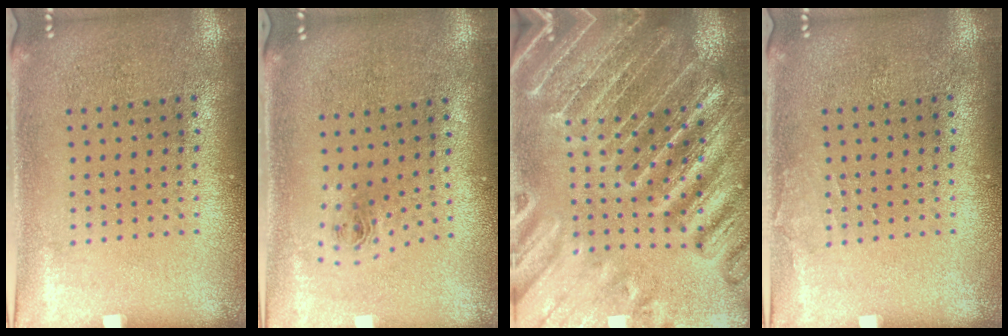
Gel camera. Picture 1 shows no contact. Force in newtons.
{"total": 0.9, "press": 0.3, "slide": 0.8}
{"total": 4.5, "press": 4.1, "slide": 1.8}
{"total": 0.6, "press": 0.6, "slide": 0.1}